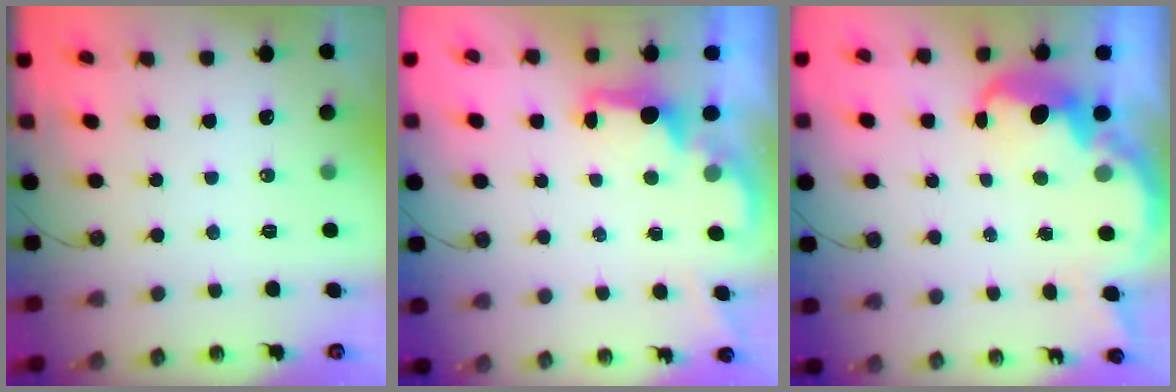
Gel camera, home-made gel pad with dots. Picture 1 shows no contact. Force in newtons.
{"total": 1.8, "press": 1.7, "slide": 0.6}
{"total": 5.5, "press": 5.5, "slide": 0.5}